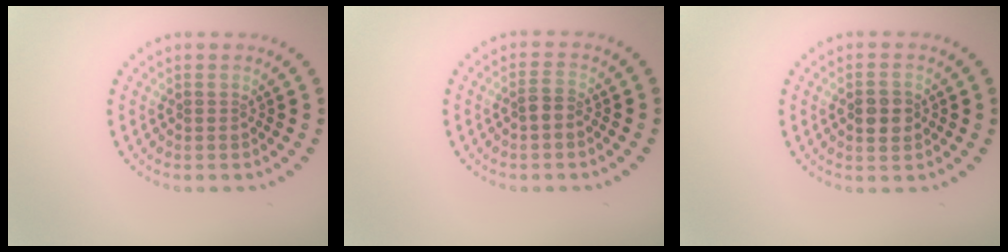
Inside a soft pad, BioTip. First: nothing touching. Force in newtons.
{"total": 1.5, "press": 1.3, "slide": 0.7}
{"total": 3.1, "press": 3.1, "slide": 0.2}